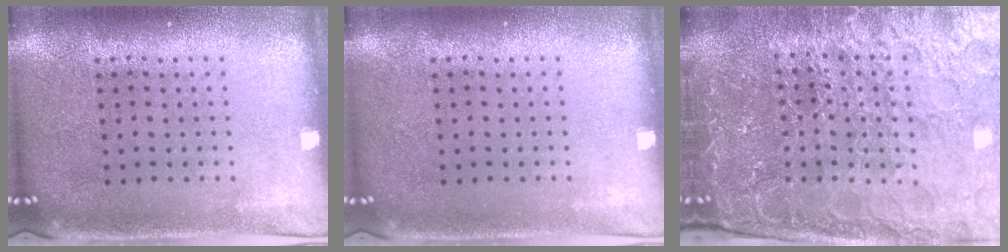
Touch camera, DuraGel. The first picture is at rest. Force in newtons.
{"total": 0.0}
{"total": 5.2, "press": 4.8, "slide": 1.9}